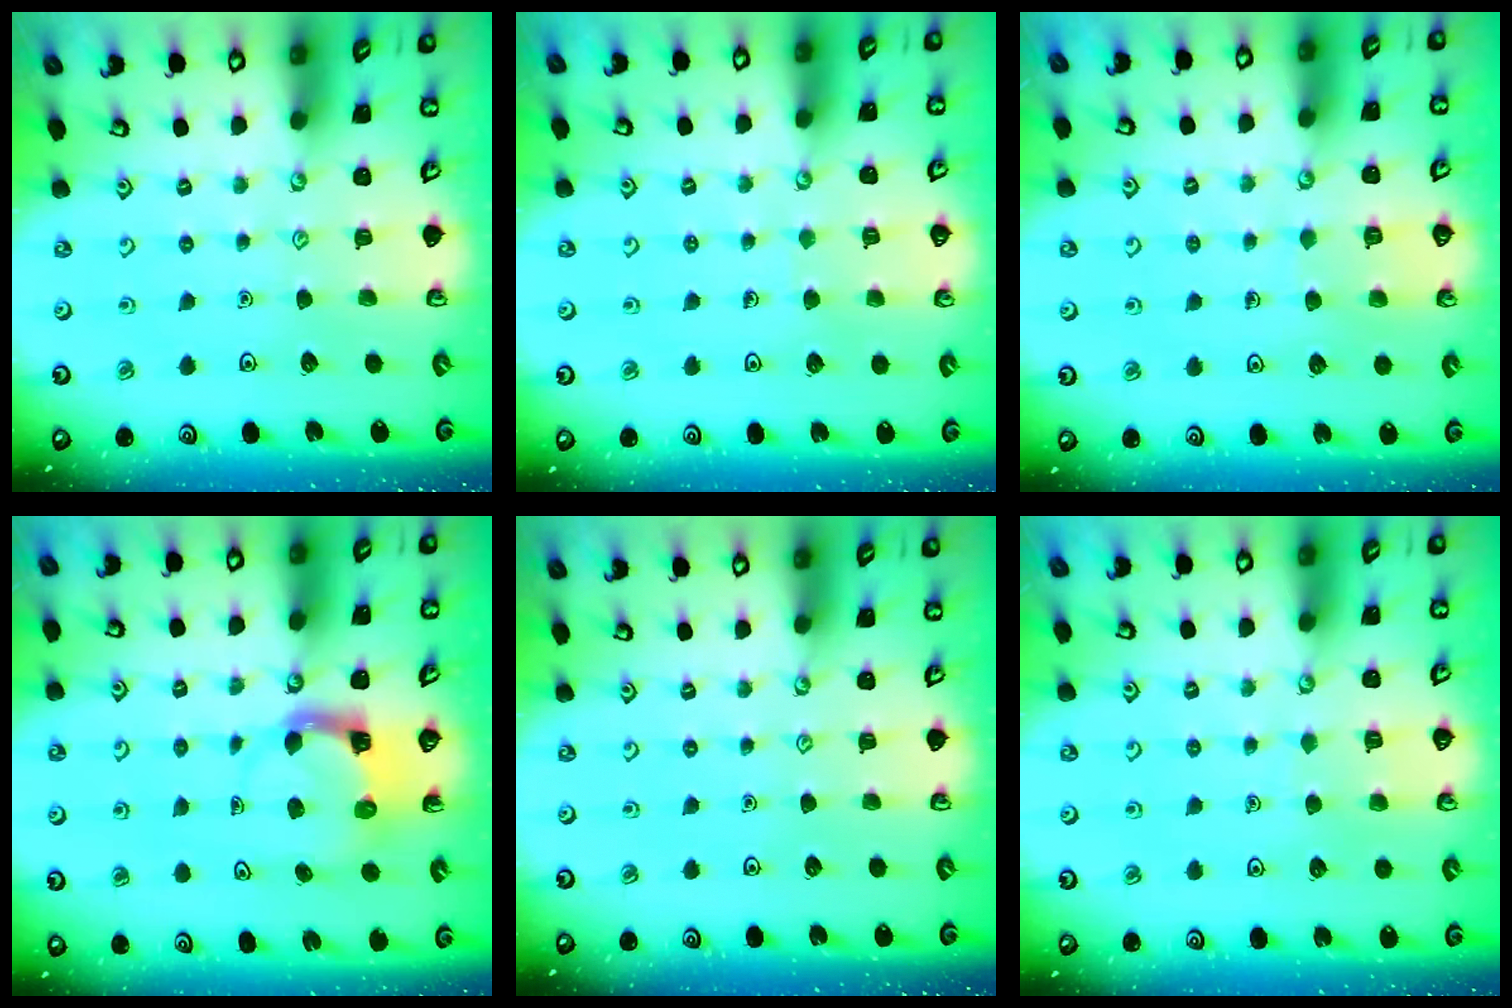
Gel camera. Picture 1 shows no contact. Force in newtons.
{"total": 3.2, "press": 3.2, "slide": 0.2}
{"total": 5.3, "press": 5.3, "slide": 0.3}
{"total": 4.0, "press": 3.9, "slide": 0.4}
{"total": 0.0}
{"total": 3.3, "press": 3.3, "slide": 0.2}